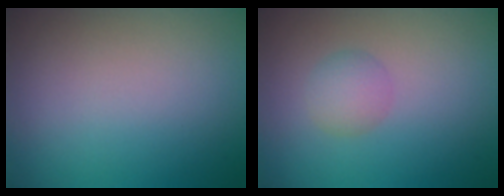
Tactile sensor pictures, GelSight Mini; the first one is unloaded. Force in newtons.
{"total": 1.9, "press": 1.9, "slide": 0.0}